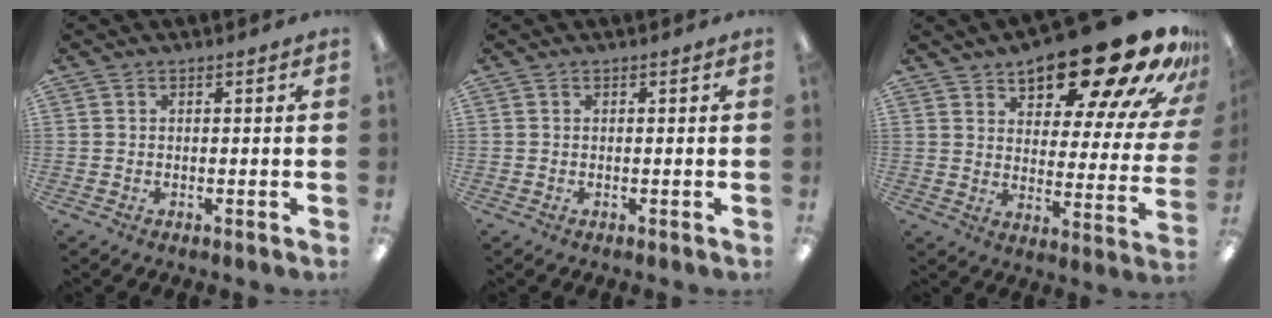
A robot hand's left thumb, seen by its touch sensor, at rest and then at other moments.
{"total": 0.0}
{"total": 23.4, "force": [17.5, 7.5, 13.6], "torque": [-0.182, -0.117, 0.280]}